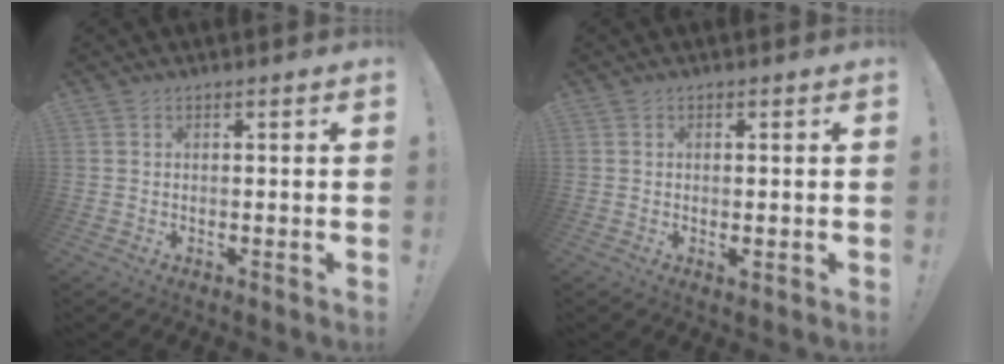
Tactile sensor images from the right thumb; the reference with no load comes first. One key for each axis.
{"total": 1.5, "fx": -0.4, "fy": 0.6, "fz": 1.3, "tx": -0.018, "ty": 0.000, "tz": -0.006}